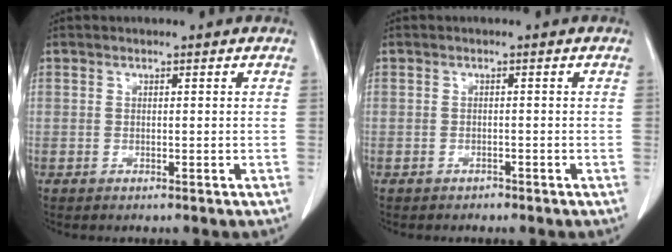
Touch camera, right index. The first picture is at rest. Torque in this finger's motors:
{"motor_torque": [0.07, -0.06, -0.02, 0.01]}